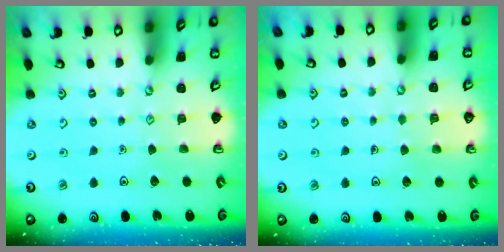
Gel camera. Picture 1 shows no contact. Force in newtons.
{"total": 3.7, "press": 3.7, "slide": 0.2}